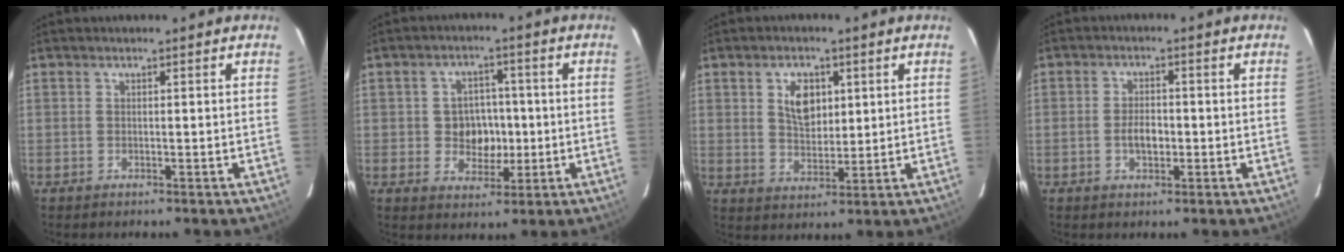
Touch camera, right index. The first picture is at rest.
{"total": 6.5, "force": [-0.5, 5.7, 3.1], "torque": [-0.061, 0.012, 0.002]}
{"total": 6.6, "force": [2.3, 4.1, 4.7], "torque": [-0.078, 0.007, 0.045]}
{"total": 3.8, "force": [-0.9, 2.1, 3.0], "torque": [-0.057, 0.003, -0.013]}